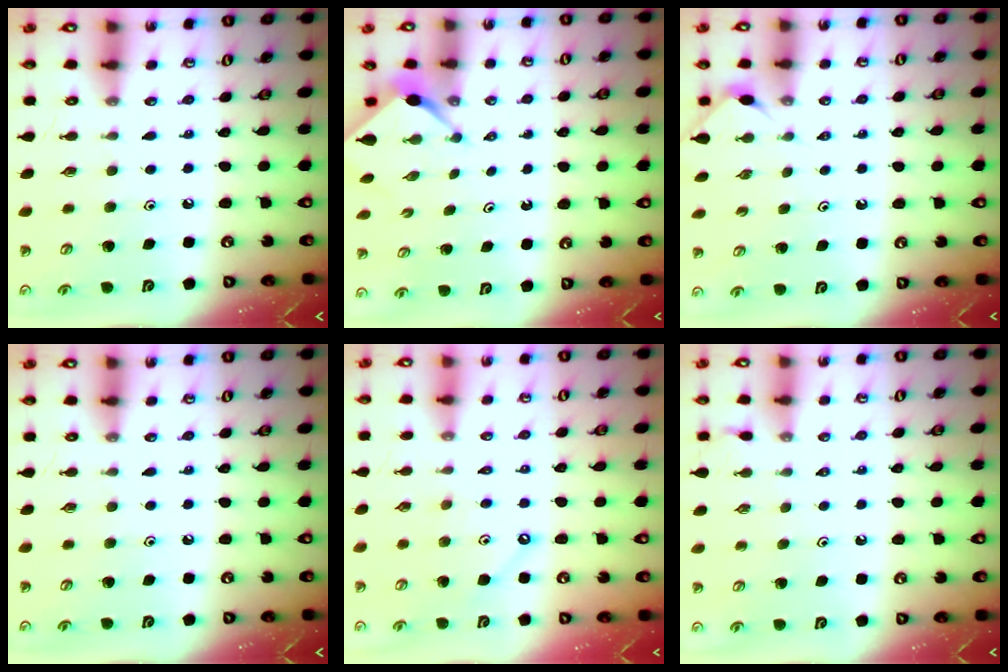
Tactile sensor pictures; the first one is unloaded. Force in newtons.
{"total": 2.5, "press": 2.5, "slide": 0.2}
{"total": 2.7, "press": 2.6, "slide": 0.4}
{"total": 0.0}
{"total": 1.7, "press": 1.6, "slide": 0.3}
{"total": 2.1, "press": 2.1, "slide": 0.3}